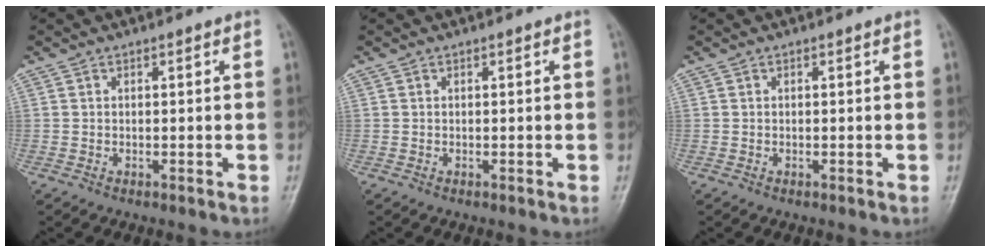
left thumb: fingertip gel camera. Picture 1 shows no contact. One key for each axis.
{"total": 0.0}
{"total": 0.0}